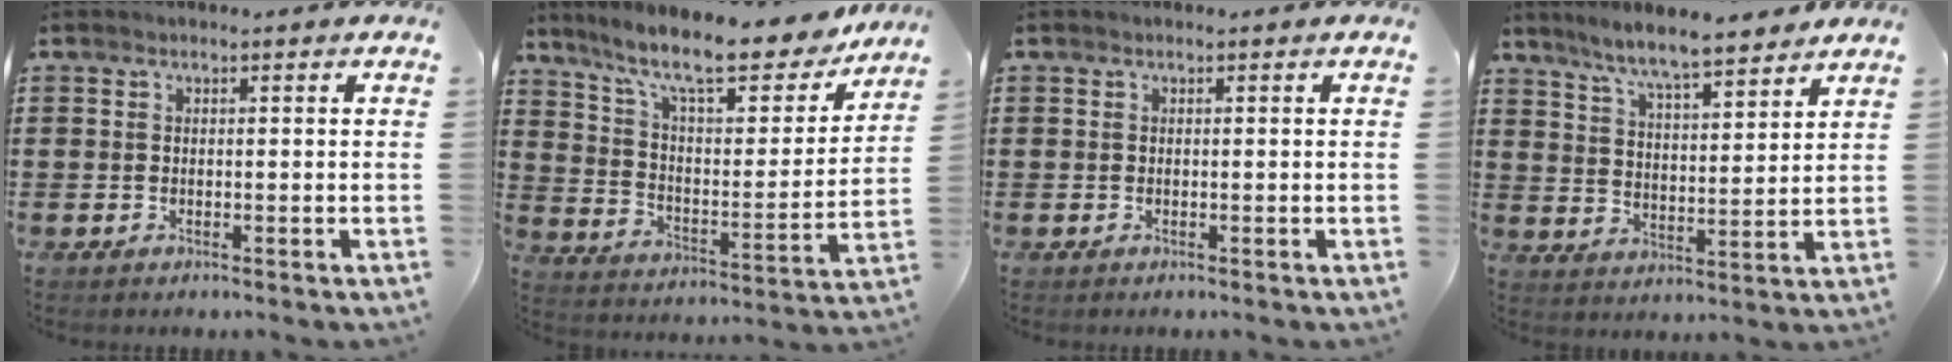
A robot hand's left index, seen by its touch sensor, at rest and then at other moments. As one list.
[{"total": 12.6, "force": [10.2, 2.1, 7.0], "torque": [-0.152, -0.066, 0.170]}, {"total": 0.0}, {"total": 6.8, "force": [6.2, 0.4, 2.7], "torque": [-0.077, -0.028, 0.108]}]